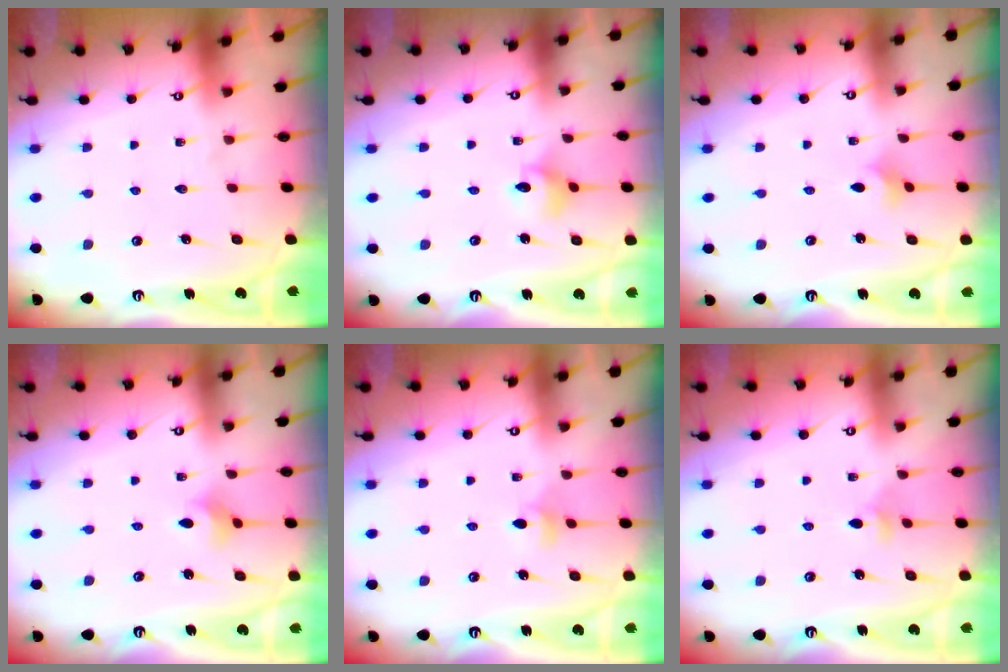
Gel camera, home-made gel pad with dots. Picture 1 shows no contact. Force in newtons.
{"total": 4.5, "press": 4.5, "slide": 0.5}
{"total": 1.9, "press": 1.8, "slide": 0.6}
{"total": 2.3, "press": 2.3, "slide": 0.5}
{"total": 5.4, "press": 5.3, "slide": 0.6}
{"total": 3.5, "press": 3.4, "slide": 0.7}